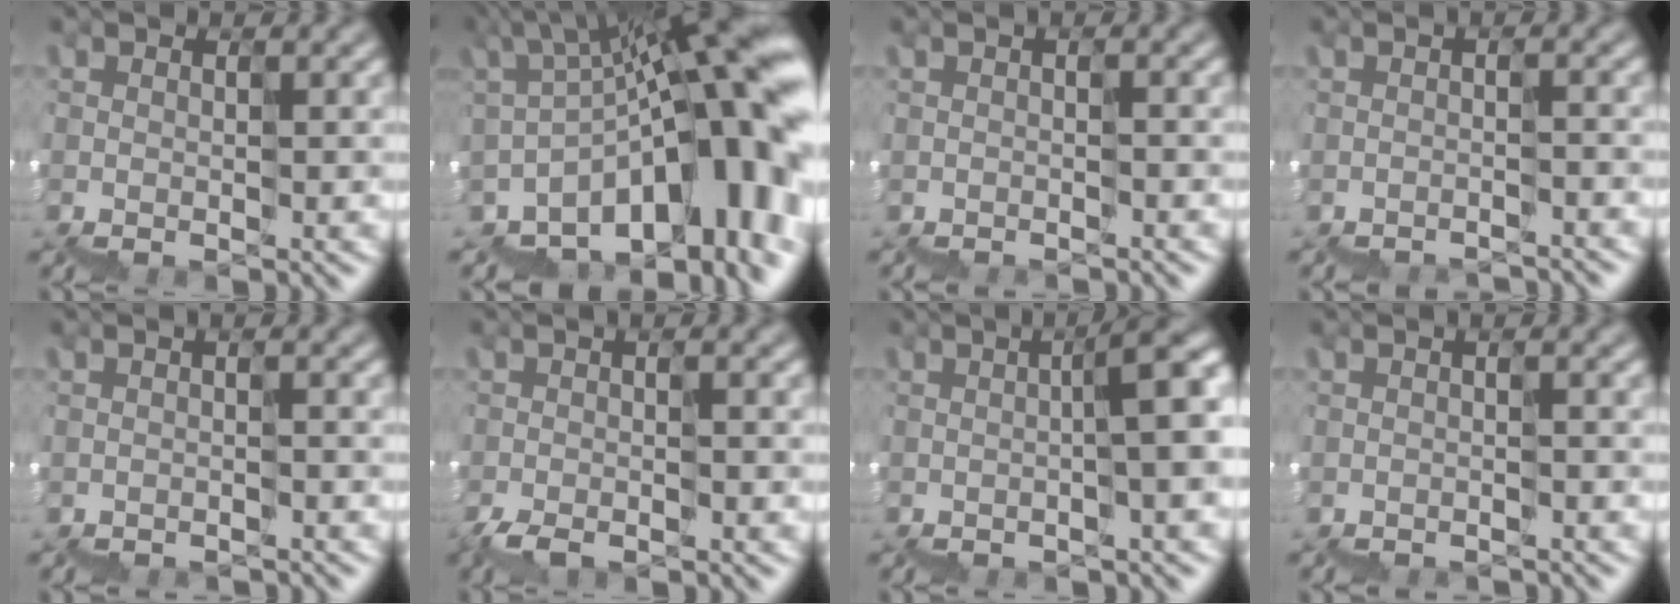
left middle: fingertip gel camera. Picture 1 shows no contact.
{"total": 16.4, "force": [-2.6, 6.3, 14.9], "torque": [-0.193, 0.019, -0.026]}
{"total": 1.4, "force": [-1.4, 0.0, 0.0], "torque": [0.007, -0.001, -0.014]}
{"total": 3.8, "force": [-3.8, 0.5, 0.4], "torque": [0.002, 0.012, -0.042]}
{"total": 2.2, "force": [-2.2, 0.3, 0.4], "torque": [0.010, 0.005, -0.019]}
{"total": 1.4, "force": [-1.4, -0.1, 0.1], "torque": [-0.008, 0.003, -0.027]}
{"total": 5.4, "force": [0.2, 1.3, 5.3], "torque": [-0.047, 0.015, -0.005]}
{"total": 2.1, "force": [-2.0, 0.2, 0.2], "torque": [0.010, 0.003, -0.019]}